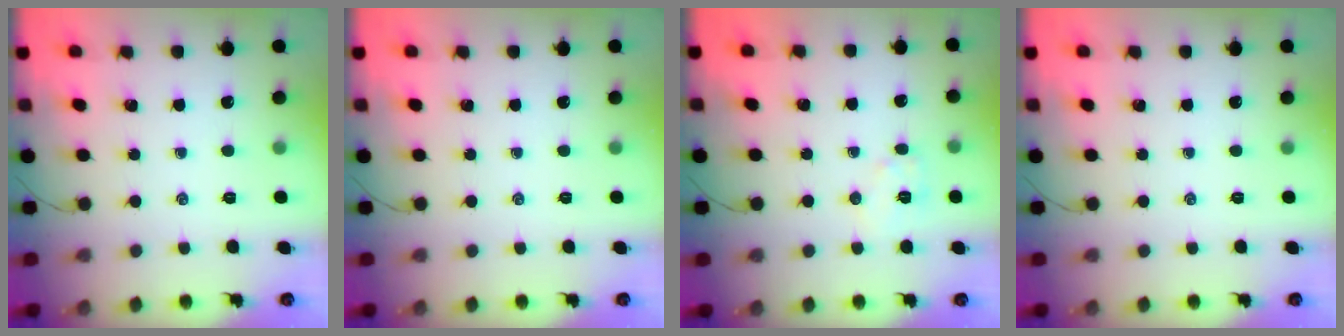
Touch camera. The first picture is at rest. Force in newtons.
{"total": 0.0}
{"total": 6.5, "press": 6.4, "slide": 0.8}
{"total": 0.0}